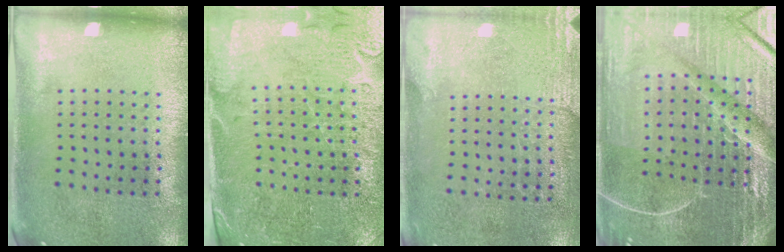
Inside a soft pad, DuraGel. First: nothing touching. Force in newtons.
{"total": 3.3, "press": 3.2, "slide": 1.0}
{"total": 2.6, "press": 2.4, "slide": 1.1}
{"total": 7.1, "press": 6.2, "slide": 3.5}